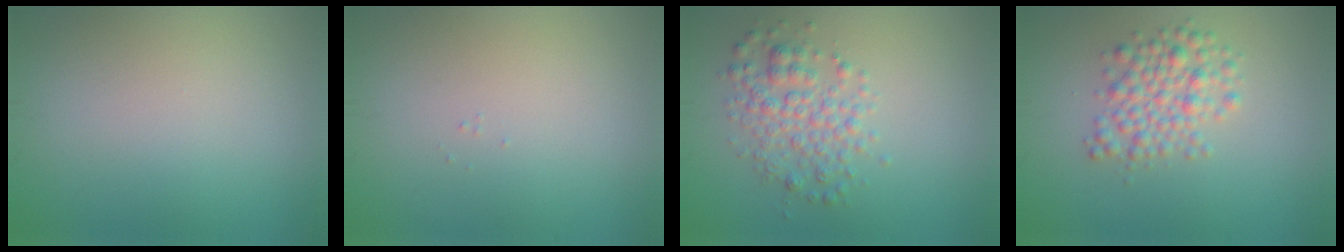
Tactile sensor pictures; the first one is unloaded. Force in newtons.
{"total": 0.0}
{"total": 3.4, "press": 3.4, "slide": 0.1}
{"total": 3.6, "press": 3.6, "slide": 0.1}